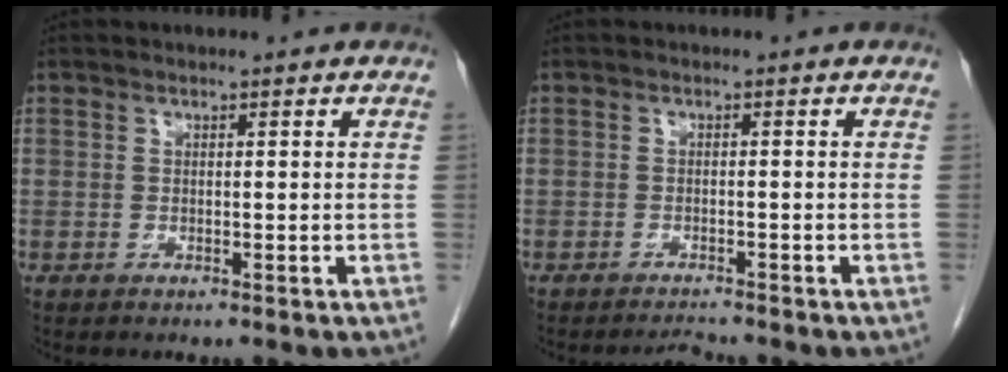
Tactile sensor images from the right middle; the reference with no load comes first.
{"total": 1.4, "force": [-1.4, -0.3, 0.0], "torque": [-0.005, -0.012, -0.019]}